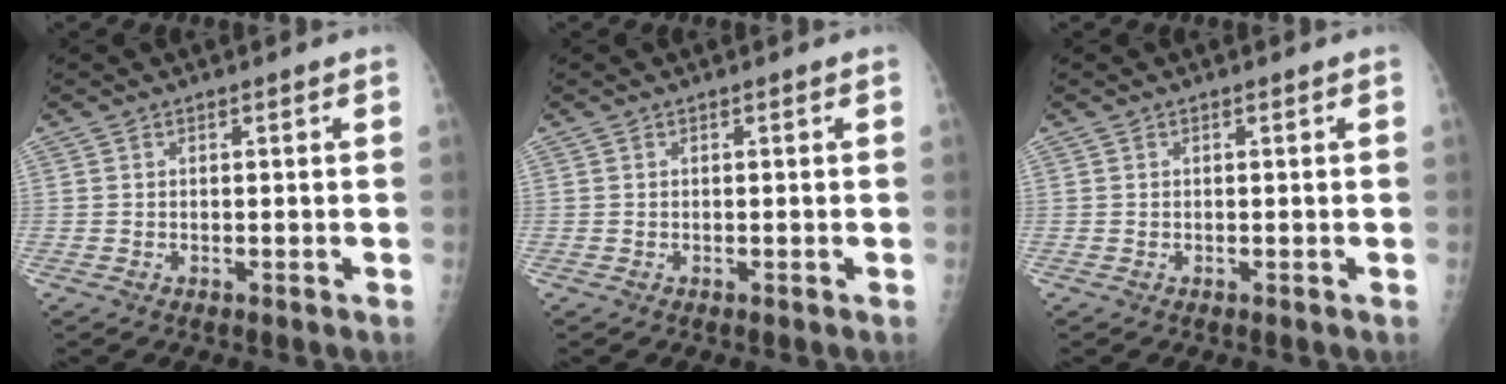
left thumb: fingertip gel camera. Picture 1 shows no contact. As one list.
[{"total": 0.0}, {"total": 0.0}]